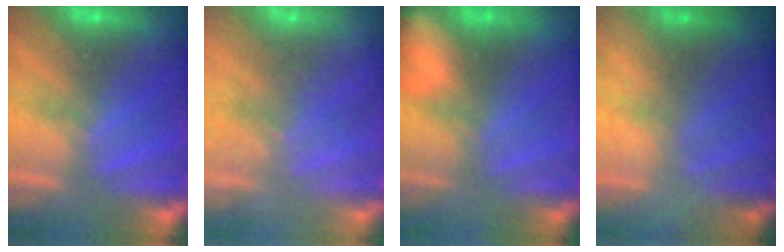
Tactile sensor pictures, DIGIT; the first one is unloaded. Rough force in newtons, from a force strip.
{"total": 7.0}
{"total": 8.1}
{"total": 5.8}